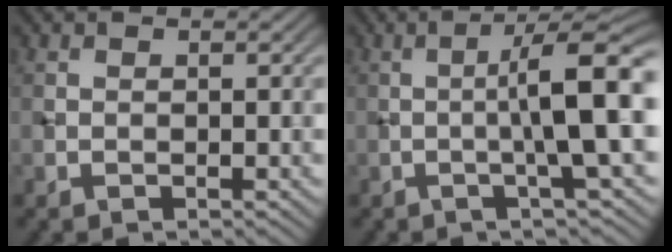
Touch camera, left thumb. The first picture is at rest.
{"total": 8.3, "force": [-0.6, 0.9, 8.2], "torque": [-0.124, 0.023, -0.020]}